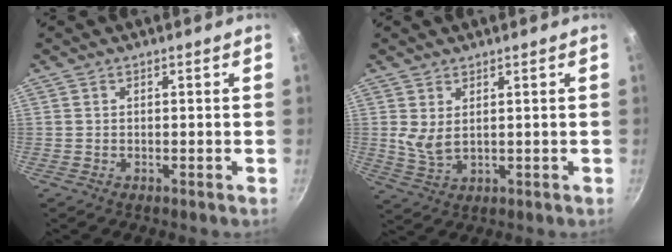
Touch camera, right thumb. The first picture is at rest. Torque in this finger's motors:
{"motor_torque": [0.39, 0.35, 0.67, -0.13, 0.07]}